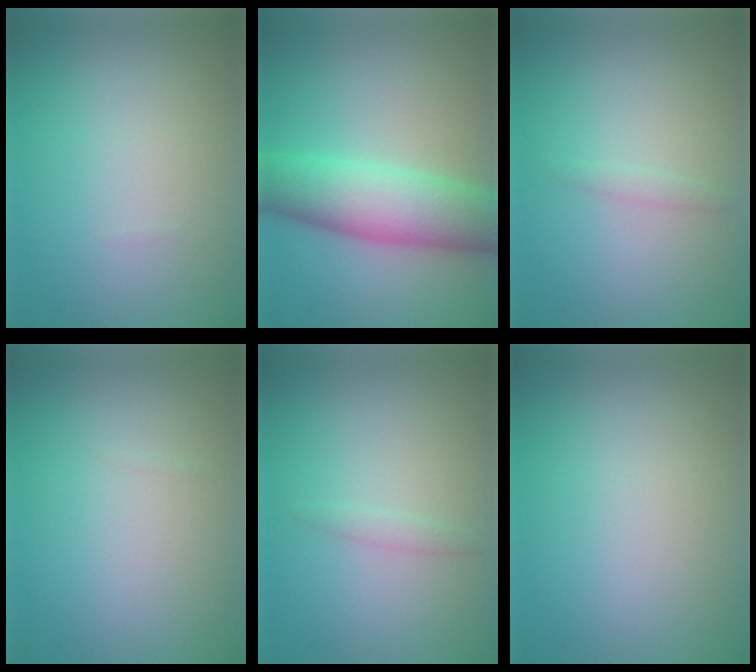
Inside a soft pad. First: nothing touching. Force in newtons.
{"total": 7.7, "press": 7.7, "slide": 0.3}
{"total": 0.8, "press": 0.8, "slide": 0.0}
{"total": 0.0}
{"total": 0.8, "press": 0.8, "slide": 0.1}
{"total": 0.0}